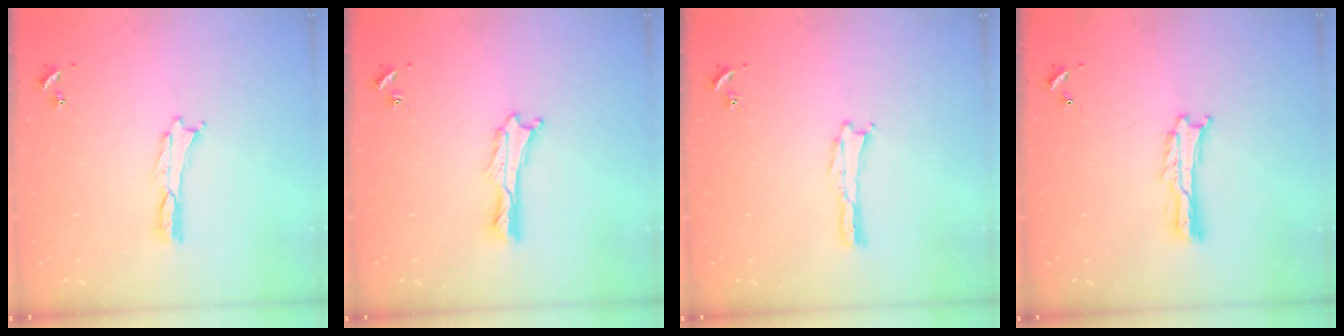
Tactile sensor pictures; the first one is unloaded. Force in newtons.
{"total": 0.9, "press": 0.9, "slide": 0.2}
{"total": 0.0}
{"total": 1.0, "press": 1.0, "slide": 0.2}